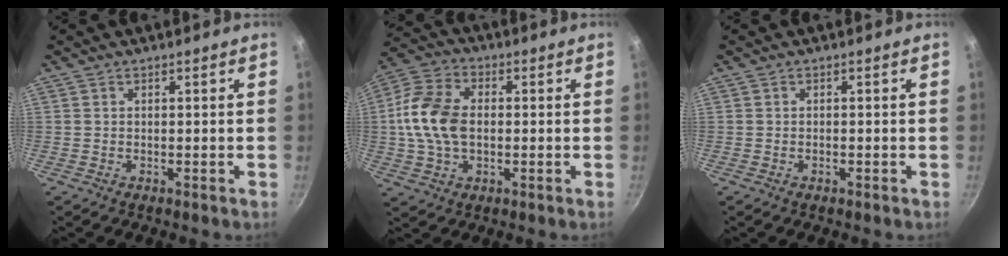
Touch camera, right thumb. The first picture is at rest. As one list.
[{"total": 12.9, "force": [0.0, 8.6, 9.7], "torque": [-0.181, 0.019, -0.013]}, {"total": 0.6, "force": [-0.3, 0.3, 0.4], "torque": [-0.006, 0.002, -0.007]}]